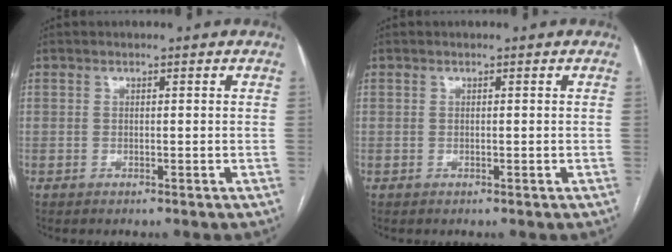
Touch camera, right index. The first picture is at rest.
{"total": 0.0}